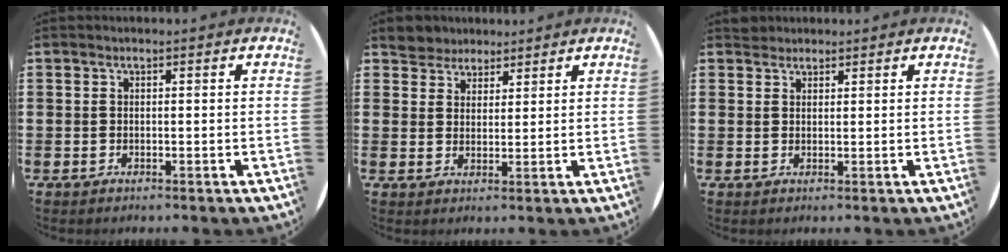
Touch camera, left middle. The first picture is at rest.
{"total": 3.9, "force": [3.5, 1.6, -0.4], "torque": [-0.006, -0.003, 0.070]}
{"total": 1.5, "force": [1.4, 0.5, -0.1], "torque": [0.007, -0.001, 0.028]}